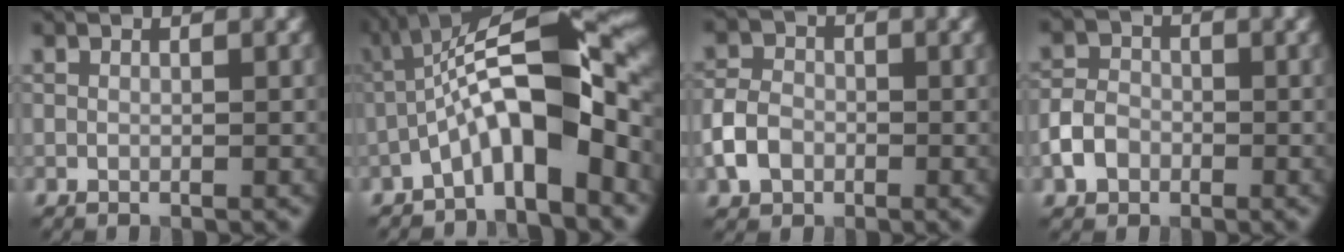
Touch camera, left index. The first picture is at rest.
{"total": 11.2, "force": [-3.0, 3.5, 10.2], "torque": [-0.165, 0.024, -0.058]}
{"total": 3.4, "force": [-1.3, 2.6, 1.8], "torque": [-0.035, 0.003, -0.031]}
{"total": 3.0, "force": [-1.3, 2.3, 1.4], "torque": [-0.025, 0.004, -0.030]}